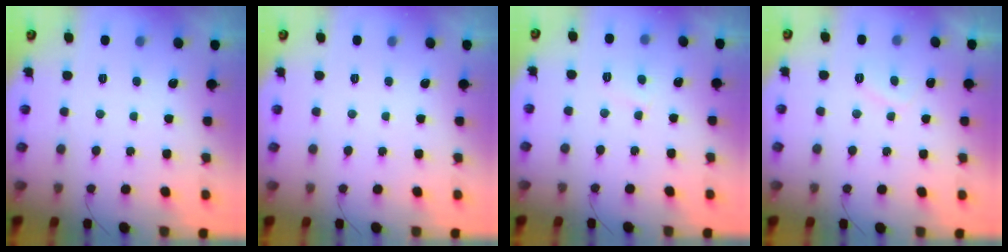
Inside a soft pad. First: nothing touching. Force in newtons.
{"total": 0.0}
{"total": 4.1, "press": 4.1, "slide": 0.5}
{"total": 2.5, "press": 2.4, "slide": 0.8}